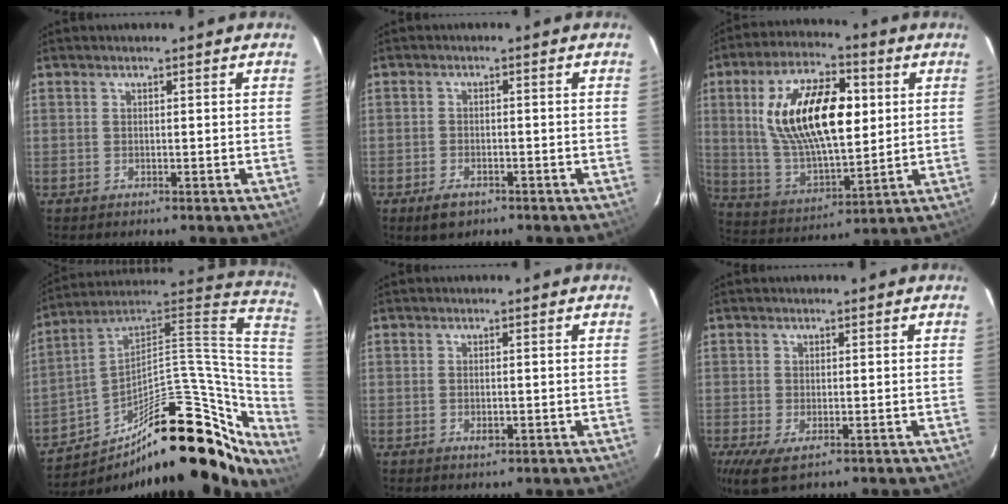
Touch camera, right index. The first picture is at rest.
{"total": 4.0, "force": [-2.6, 2.2, 2.1], "torque": [-0.049, -0.006, -0.042]}
{"total": 20.9, "force": [4.4, 9.6, 18.0], "torque": [-0.340, 0.017, 0.092]}
{"total": 31.7, "force": [-17.0, 13.0, 23.4], "torque": [-0.334, 0.031, -0.250]}
{"total": 1.5, "force": [-0.5, 1.0, 1.1], "torque": [-0.018, -0.001, -0.006]}
{"total": 5.1, "force": [-1.8, 2.4, 4.1], "torque": [-0.082, -0.019, -0.027]}